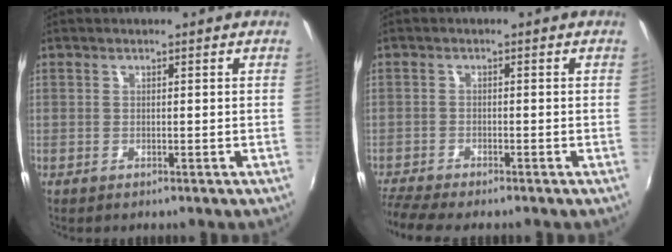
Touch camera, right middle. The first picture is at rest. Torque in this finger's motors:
{"motor_torque": [0.94, -1.18, 0.10, 0.10]}